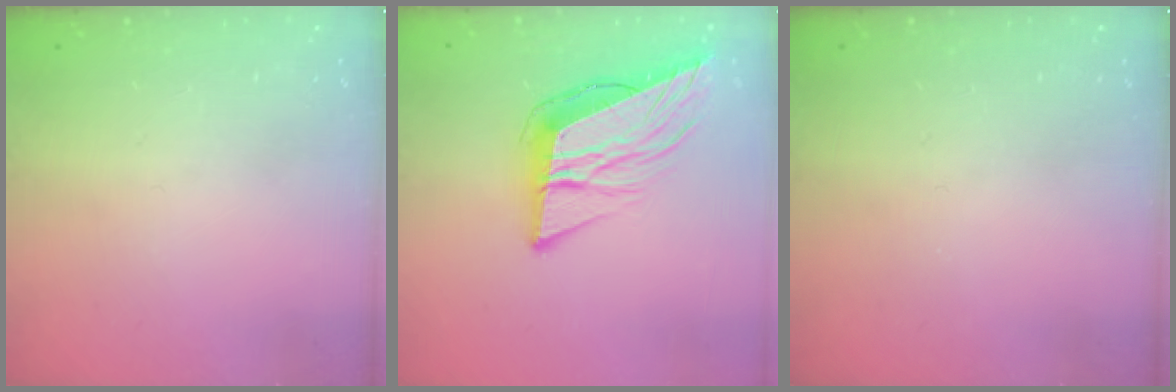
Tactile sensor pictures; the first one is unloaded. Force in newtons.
{"total": 12.7, "press": 12.2, "slide": 3.4}
{"total": 0.0}